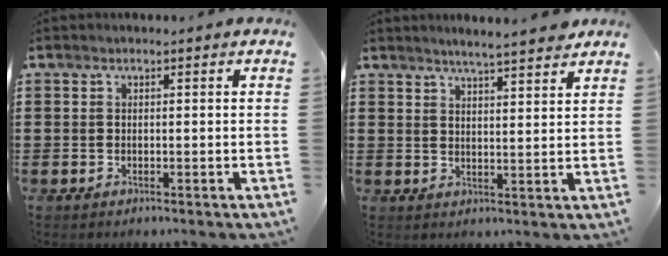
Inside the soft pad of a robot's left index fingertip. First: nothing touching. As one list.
[{"total": 3.8, "force": [3.6, -0.4, 1.1], "torque": [-0.033, -0.011, 0.063]}]